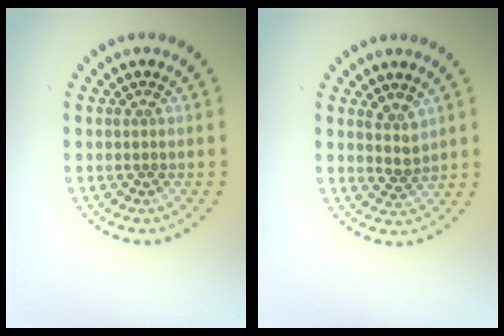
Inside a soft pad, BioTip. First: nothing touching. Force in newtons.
{"total": 1.9, "press": 1.5, "slide": 1.1}